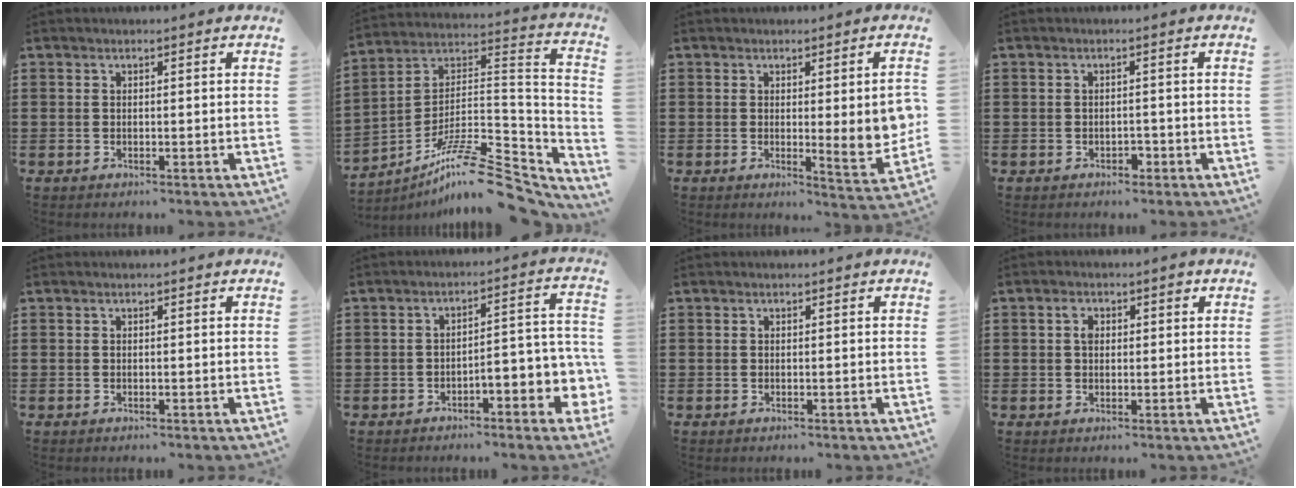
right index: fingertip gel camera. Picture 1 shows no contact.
{"total": 13.3, "force": [-10.0, 2.5, 8.4], "torque": [-0.140, 0.018, -0.183]}
{"total": 6.4, "force": [0.4, 1.3, 6.3], "torque": [-0.086, -0.016, 0.006]}
{"total": 1.2, "force": [-0.9, 0.6, 0.5], "torque": [-0.014, -0.002, -0.019]}
{"total": 0.0}
{"total": 3.9, "force": [-2.6, 1.1, 2.7], "torque": [-0.040, 0.000, -0.054]}
{"total": 0.0}
{"total": 2.6, "force": [0.7, 1.6, 1.9], "torque": [-0.033, 0.007, 0.009]}